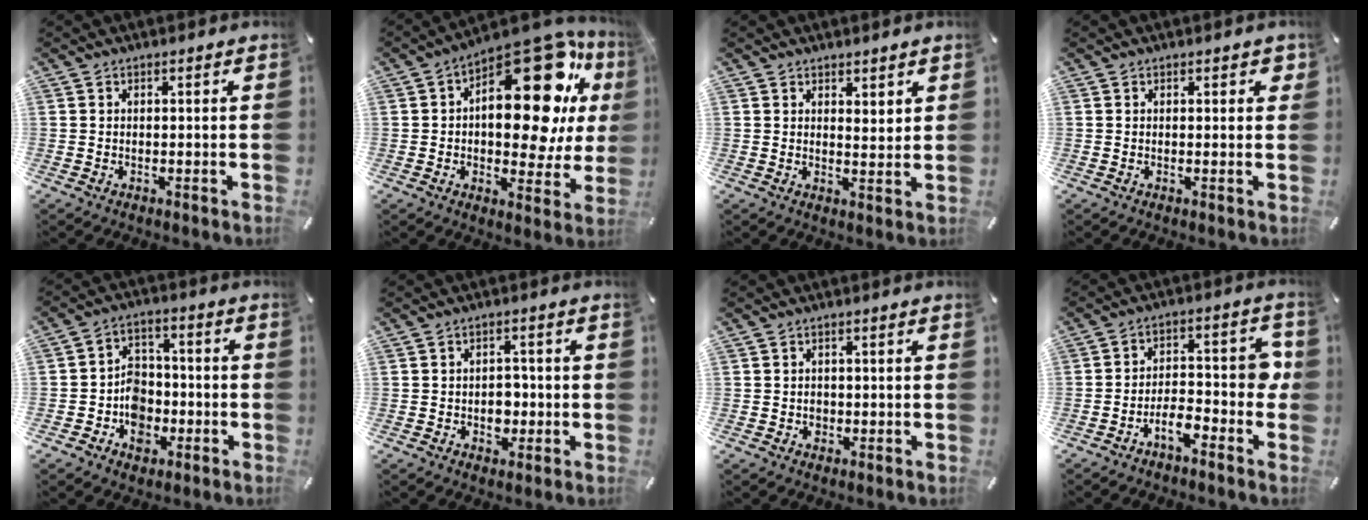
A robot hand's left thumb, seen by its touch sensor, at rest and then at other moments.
{"total": 25.1, "force": [8.3, 12.2, 20.3], "torque": [-0.263, -0.072, 0.137]}
{"total": 3.1, "force": [2.6, 1.7, 0.2], "torque": [0.007, -0.016, 0.046]}
{"total": 1.0, "force": [0.4, 0.7, 0.6], "torque": [0.003, -0.002, 0.003]}
{"total": 8.5, "force": [-2.8, 7.3, 3.4], "torque": [-0.053, 0.019, -0.047]}
{"total": 4.9, "force": [-0.8, 3.9, 2.8], "torque": [-0.027, -0.002, -0.018]}
{"total": 1.7, "force": [-0.1, 1.6, 0.5], "torque": [-0.012, 0.006, -0.005]}
{"total": 7.8, "force": [-3.6, 3.6, 5.9], "torque": [-0.094, 0.019, -0.068]}